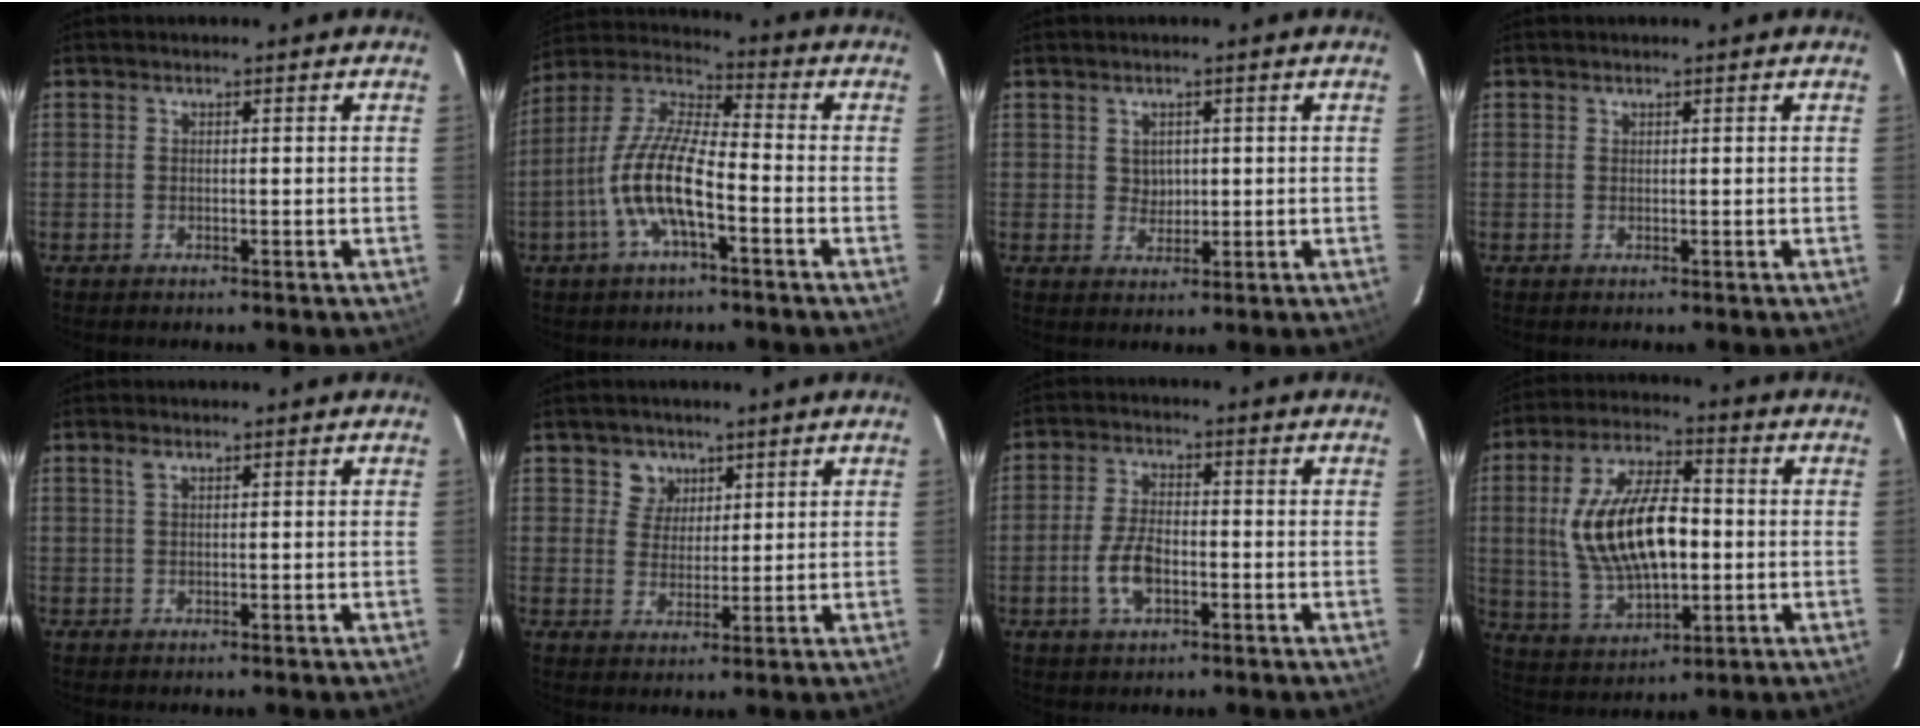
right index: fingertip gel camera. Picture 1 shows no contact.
{"total": 12.8, "force": [-4.7, 3.6, 11.3], "torque": [-0.235, 0.001, -0.094]}
{"total": 2.5, "force": [0.6, 2.3, 0.8], "torque": [-0.009, 0.004, 0.013]}
{"total": 0.0}
{"total": 1.1, "force": [0.7, 0.5, 0.8], "torque": [-0.017, 0.003, 0.012]}
{"total": 4.4, "force": [2.4, 3.7, 0.3], "torque": [0.005, 0.007, 0.043]}
{"total": 6.8, "force": [-2.2, 3.4, 5.4], "torque": [-0.116, 0.001, -0.040]}
{"total": 17.9, "force": [0.1, 8.6, 15.7], "torque": [-0.309, 0.006, 0.017]}